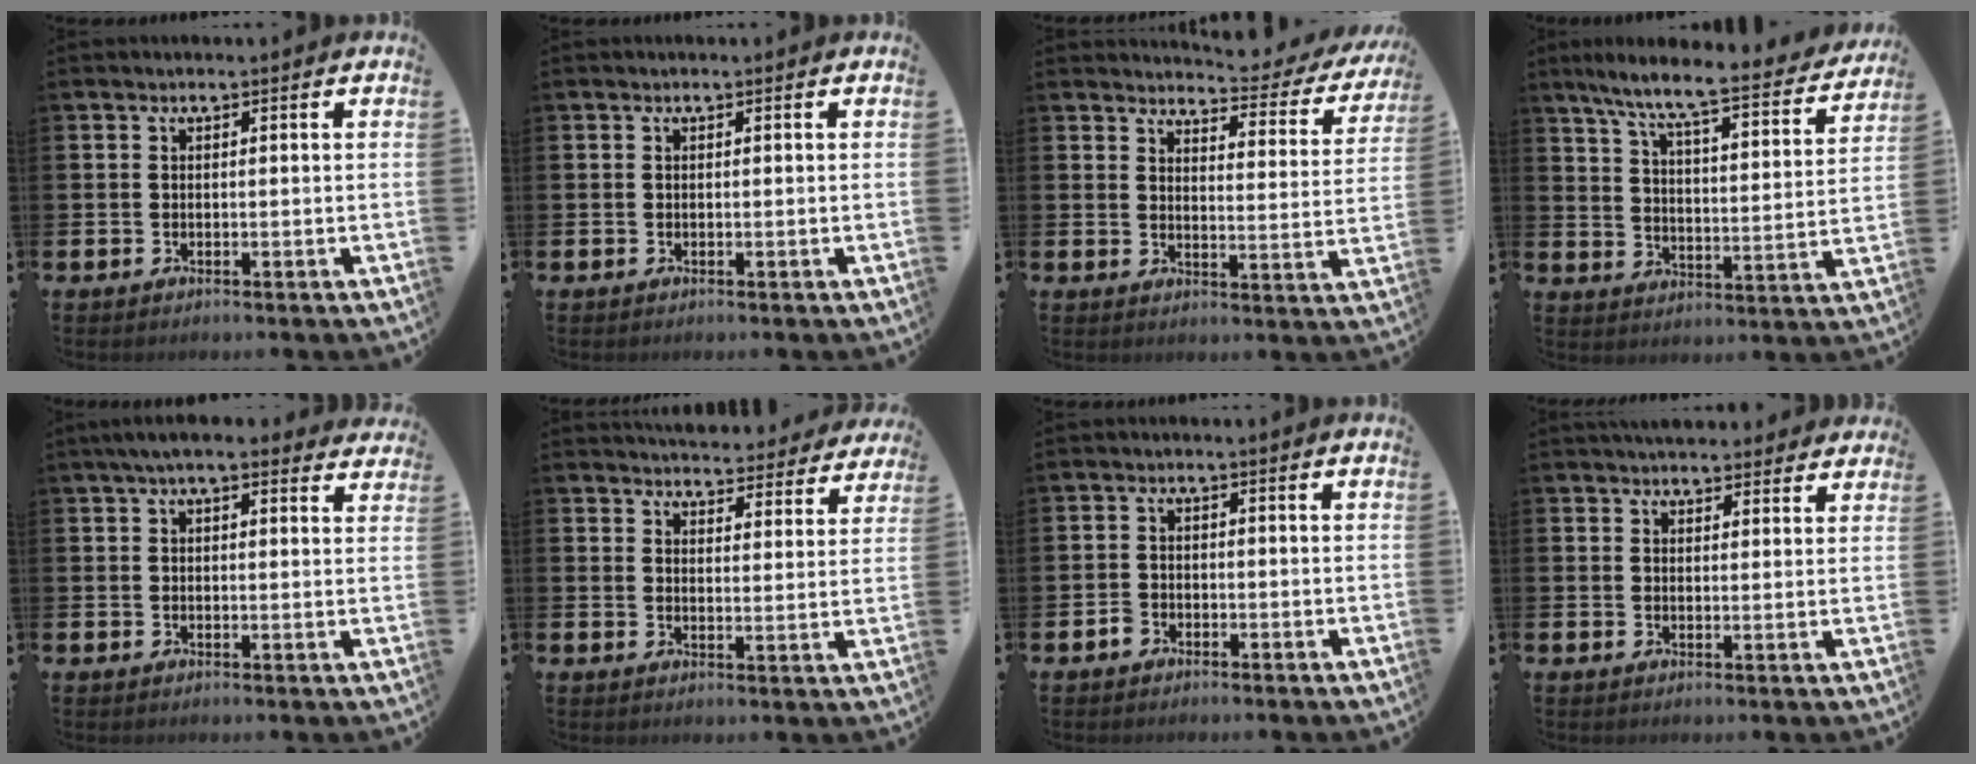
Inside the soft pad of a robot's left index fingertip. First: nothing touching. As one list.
[{"total": 0.0}, {"total": 3.8, "force": [3.6, 0.8, 0.9], "torque": [-0.018, -0.032, 0.053]}, {"total": 8.2, "force": [7.2, 0.6, 3.9], "torque": [-0.098, -0.055, 0.115]}, {"total": 4.3, "force": [3.6, 1.1, 2.2], "torque": [-0.044, -0.006, 0.065]}, {"total": 5.0, "force": [4.9, 0.9, 0.2], "torque": [-0.005, -0.037, 0.085]}, {"total": 1.6, "force": [-1.2, 1.1, 0.2], "torque": [-0.006, 0.003, -0.026]}, {"total": 4.0, "force": [3.8, 1.2, 0.4], "torque": [0.000, -0.017, 0.069]}]